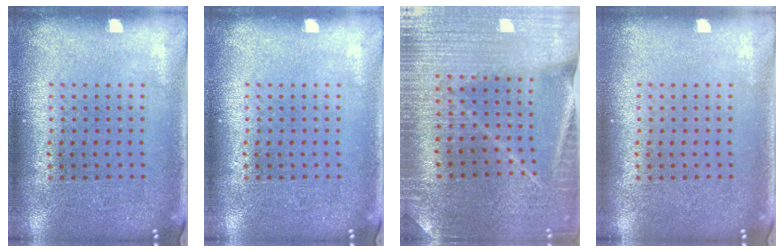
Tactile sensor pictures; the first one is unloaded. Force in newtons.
{"total": 0.0}
{"total": 3.0, "press": 3.0, "slide": 0.3}
{"total": 0.0}